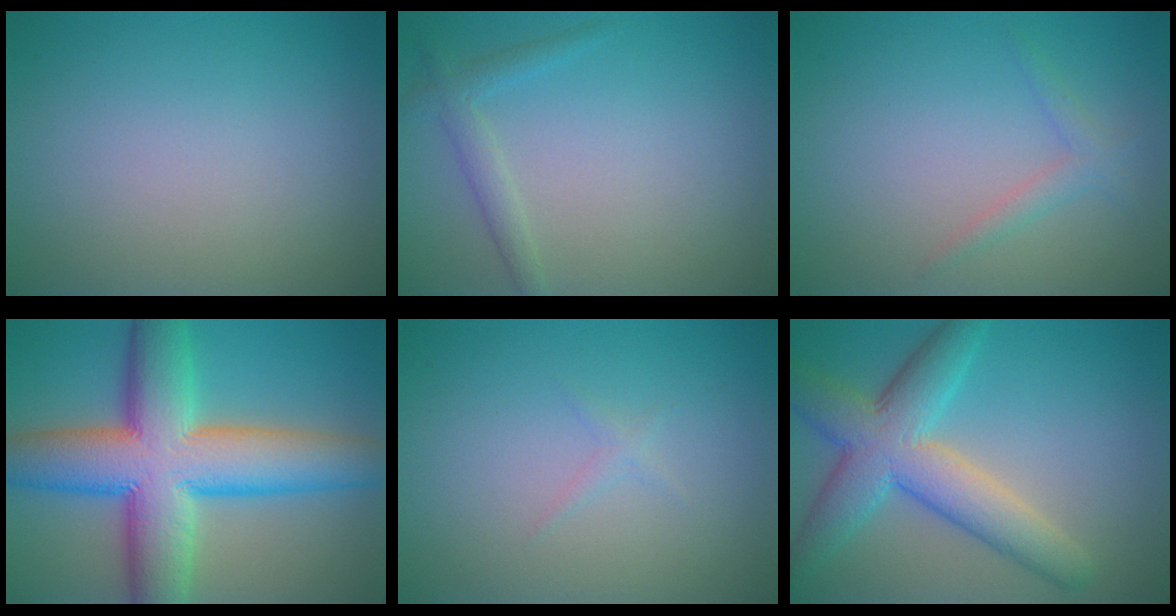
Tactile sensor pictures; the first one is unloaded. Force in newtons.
{"total": 1.8, "press": 1.8, "slide": 0.0}
{"total": 1.4, "press": 1.4, "slide": 0.1}
{"total": 13.0, "press": 12.9, "slide": 0.7}
{"total": 0.6, "press": 0.6, "slide": 0.1}
{"total": 7.3, "press": 7.3, "slide": 0.4}